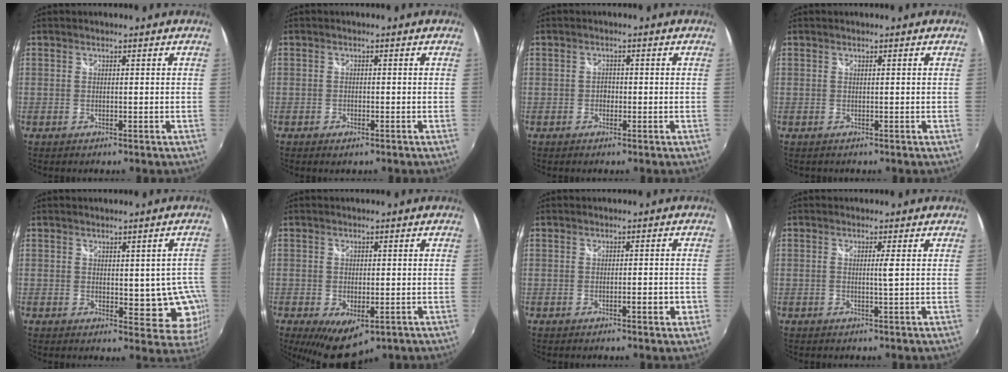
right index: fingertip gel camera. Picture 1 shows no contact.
{"total": 1.5, "force": [-1.0, 0.8, 0.8], "torque": [-0.017, -0.005, -0.020]}
{"total": 1.3, "force": [-0.6, 1.1, 0.4], "torque": [-0.006, 0.001, -0.011]}
{"total": 0.0}
{"total": 8.5, "force": [-1.0, 5.6, 6.4], "torque": [-0.048, 0.011, -0.001]}
{"total": 8.3, "force": [-3.9, 4.6, 5.7], "torque": [-0.111, -0.033, -0.054]}
{"total": 2.5, "force": [-1.0, 0.7, 2.2], "torque": [-0.031, 0.004, -0.010]}
{"total": 1.3, "force": [0.3, -0.6, 1.1], "torque": [-0.017, -0.003, 0.006]}